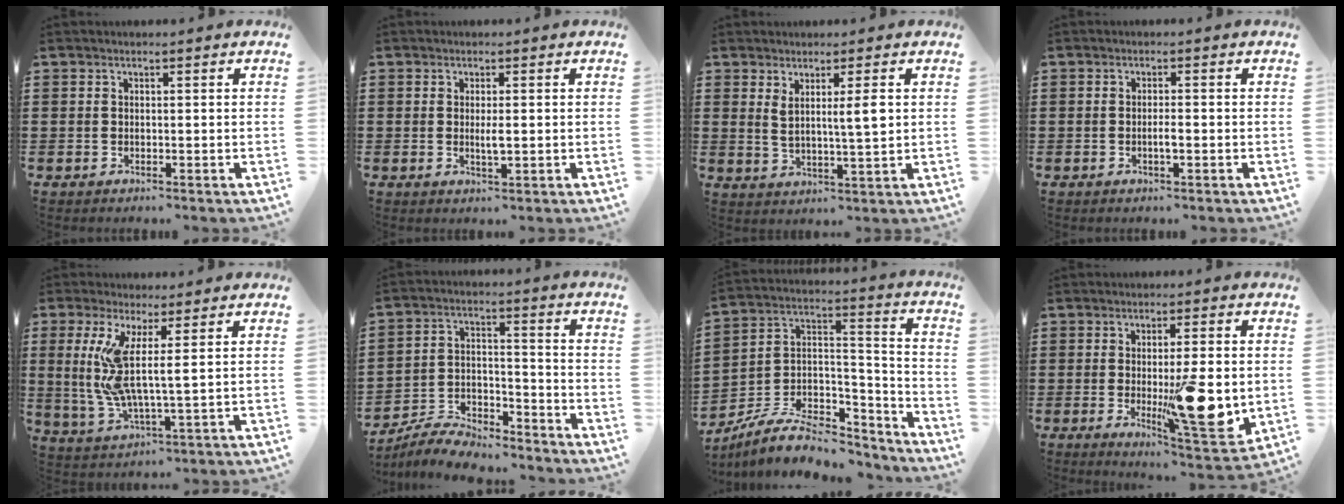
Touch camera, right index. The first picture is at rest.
{"total": 2.2, "force": [0.0, 0.4, 2.2], "torque": [-0.041, -0.003, 0.000]}
{"total": 4.4, "force": [1.7, 0.5, 4.0], "torque": [-0.072, -0.004, 0.025]}
{"total": 1.8, "force": [-0.5, 0.3, 1.7], "torque": [-0.033, 0.002, -0.010]}
{"total": 7.8, "force": [2.1, 0.9, 7.4], "torque": [-0.172, -0.016, 0.032]}
{"total": 7.4, "force": [-7.1, 1.3, 1.5], "torque": [-0.031, 0.016, -0.139]}
{"total": 7.7, "force": [-5.6, 3.8, 3.7], "torque": [-0.075, 0.010, -0.107]}
{"total": 11.6, "force": [-1.2, 2.6, 11.2], "torque": [-0.167, -0.019, -0.014]}